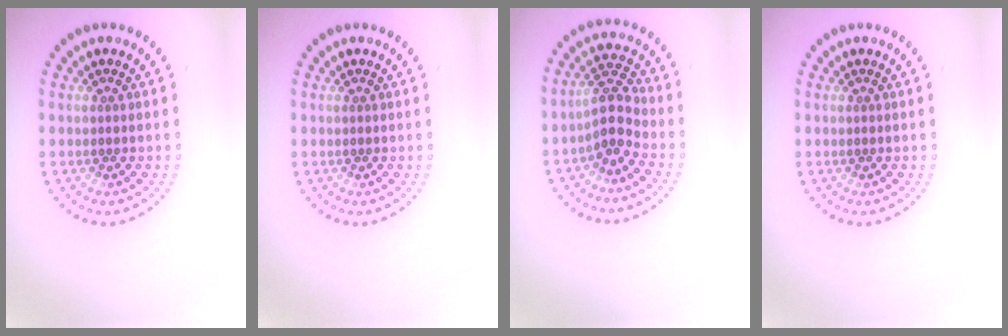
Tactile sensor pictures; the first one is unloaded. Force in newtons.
{"total": 0.0}
{"total": 3.0, "press": 2.6, "slide": 1.5}
{"total": 0.0}